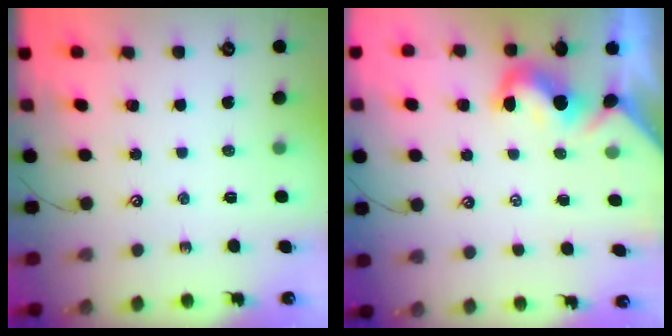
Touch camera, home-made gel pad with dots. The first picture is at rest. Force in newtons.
{"total": 1.8, "press": 1.8, "slide": 0.6}